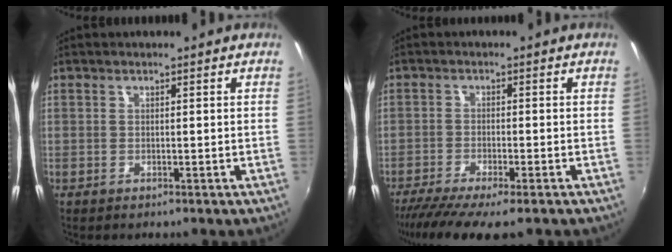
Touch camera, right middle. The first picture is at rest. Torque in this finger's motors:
{"motor_torque": [1.09, -1.05, 0.31, 0.10]}